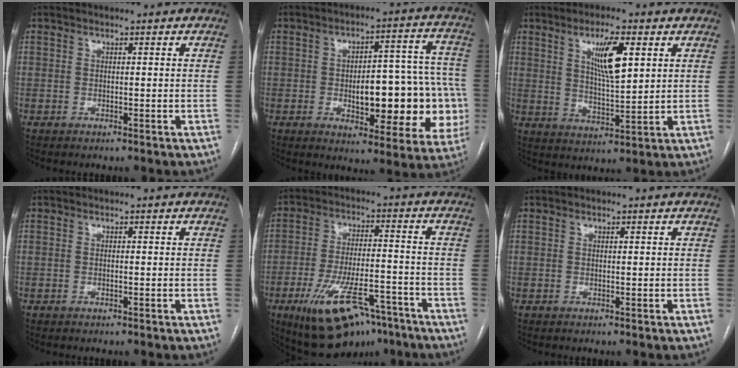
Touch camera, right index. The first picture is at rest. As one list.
[{"total": 19.0, "force": [-3.4, 7.2, 17.2], "torque": [-0.161, 0.042, -0.023]}, {"total": 8.2, "force": [3.4, 1.5, 7.4], "torque": [-0.132, -0.004, 0.062]}, {"total": 0.0}, {"total": 16.7, "force": [-10.3, 6.3, 11.5], "torque": [-0.200, -0.003, -0.160]}, {"total": 0.0}]